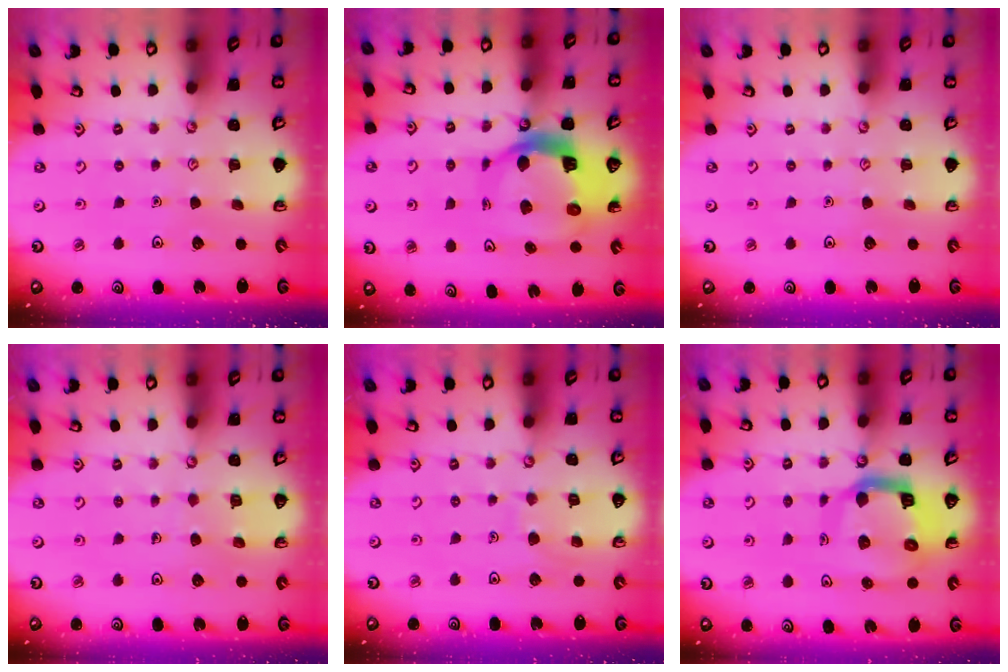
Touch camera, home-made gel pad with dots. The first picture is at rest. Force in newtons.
{"total": 12.6, "press": 12.5, "slide": 1.5}
{"total": 0.0}
{"total": 3.6, "press": 3.6, "slide": 0.3}
{"total": 6.1, "press": 6.1, "slide": 0.3}
{"total": 12.5, "press": 12.4, "slide": 1.5}